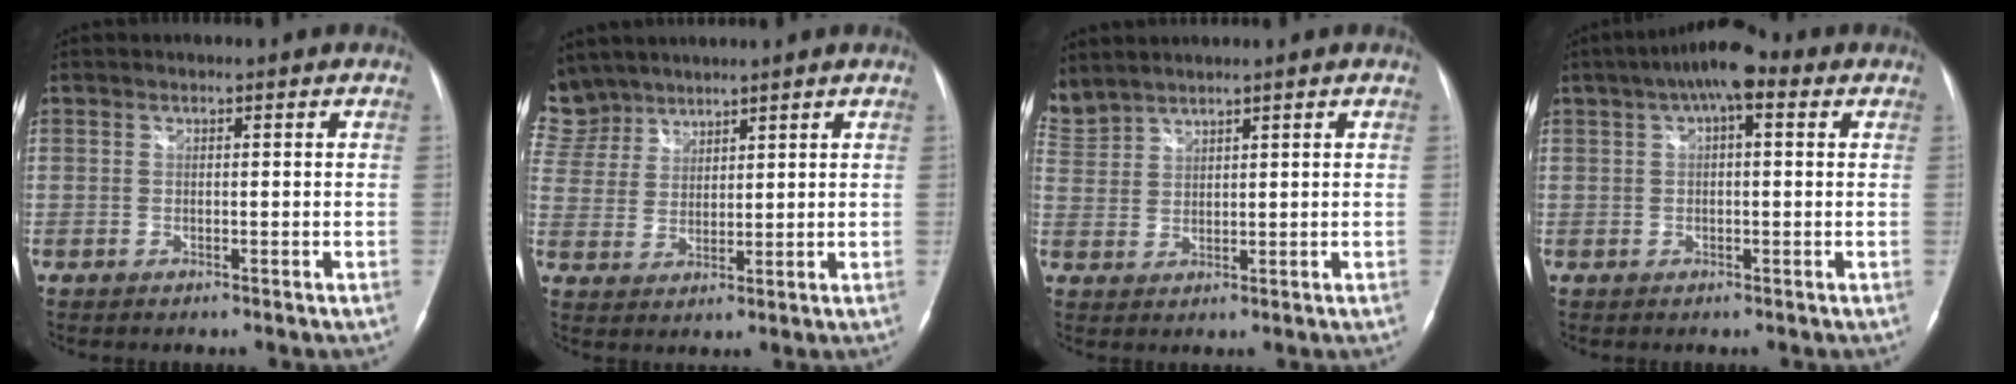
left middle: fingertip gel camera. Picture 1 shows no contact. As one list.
[{"total": 9.7, "force": [8.2, 5.1, 0.8], "torque": [-0.043, 0.017, 0.177]}, {"total": 6.2, "force": [5.8, 1.2, 1.5], "torque": [-0.060, 0.016, 0.133]}, {"total": 8.3, "force": [3.9, 2.6, 6.8], "torque": [-0.123, 0.035, 0.058]}]